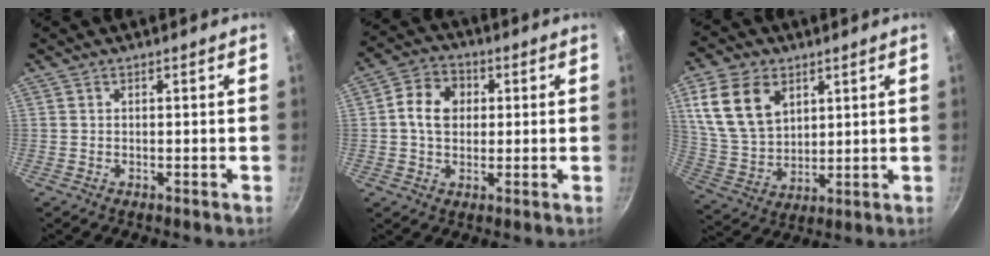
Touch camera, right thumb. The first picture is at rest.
{"total": 8.6, "force": [1.3, 6.7, 5.3], "torque": [-0.074, 0.012, 0.011]}
{"total": 14.5, "force": [5.7, 9.9, 8.8], "torque": [-0.147, -0.017, 0.124]}